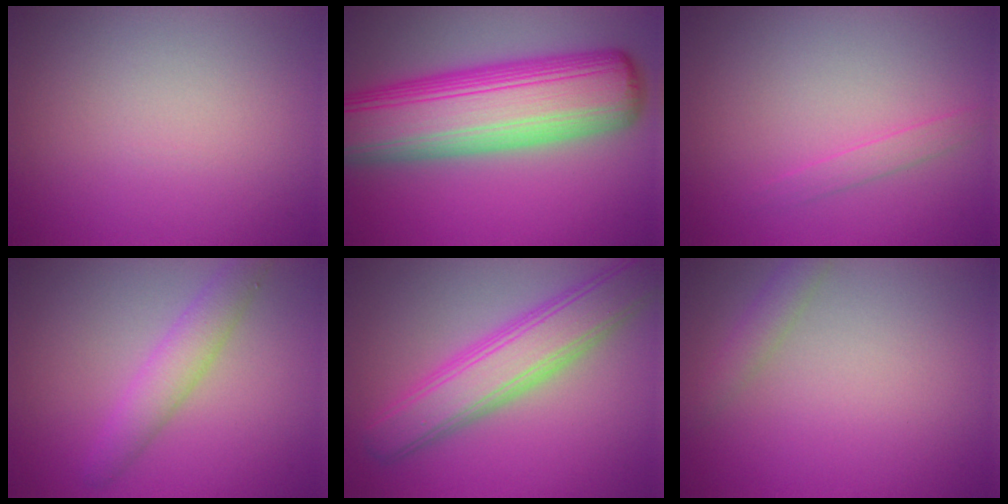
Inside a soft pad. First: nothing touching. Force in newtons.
{"total": 13.4, "press": 13.4, "slide": 0.4}
{"total": 1.1, "press": 1.1, "slide": 0.1}
{"total": 3.0, "press": 3.0, "slide": 0.3}
{"total": 6.5, "press": 6.5, "slide": 0.3}
{"total": 1.6, "press": 1.6, "slide": 0.0}